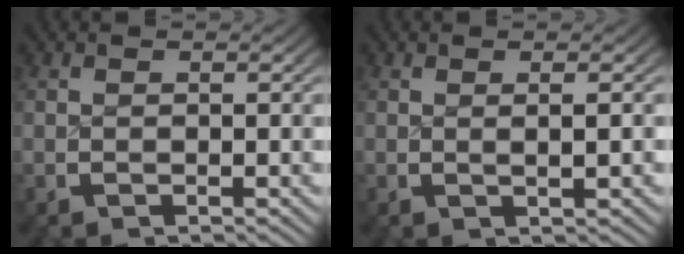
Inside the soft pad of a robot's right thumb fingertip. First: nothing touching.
{"total": 1.1, "force": [0.3, 0.0, 1.1], "torque": [-0.019, 0.000, 0.006]}